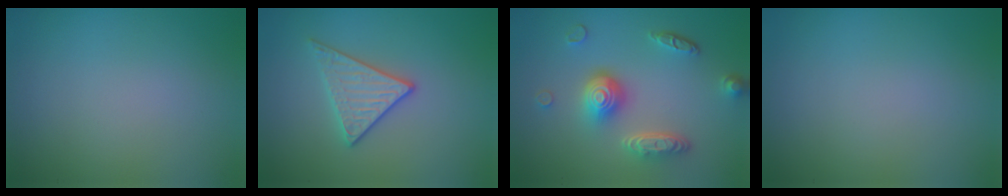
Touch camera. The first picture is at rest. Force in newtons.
{"total": 2.8, "press": 2.6, "slide": 1.0}
{"total": 4.8, "press": 3.7, "slide": 3.1}
{"total": 0.0}